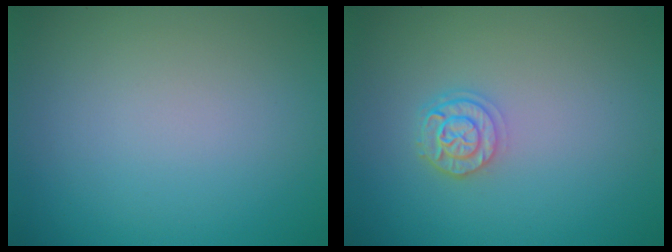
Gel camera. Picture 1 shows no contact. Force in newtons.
{"total": 2.4, "press": 2.0, "slide": 1.3}